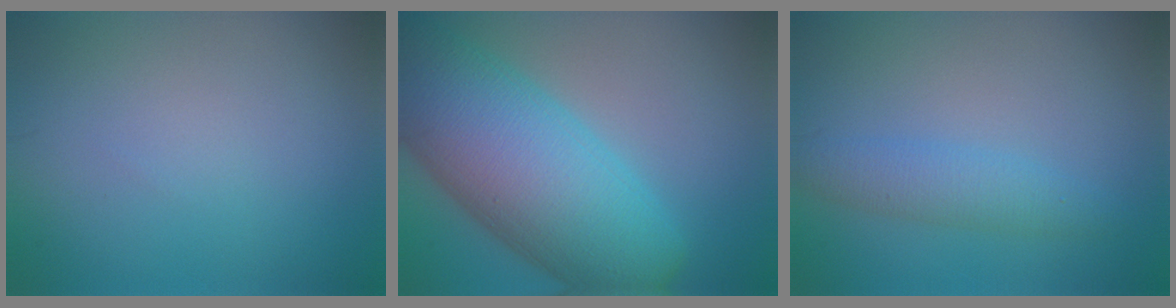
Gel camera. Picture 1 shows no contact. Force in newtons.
{"total": 13.7, "press": 13.7, "slide": 0.6}
{"total": 2.6, "press": 2.6, "slide": 0.2}